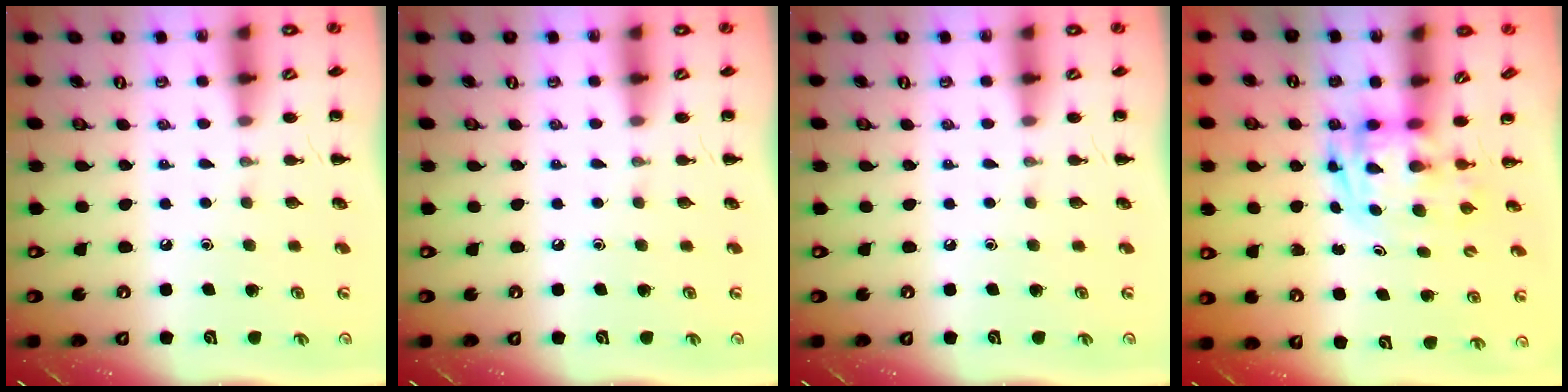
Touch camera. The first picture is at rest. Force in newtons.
{"total": 0.0}
{"total": 0.0}
{"total": 2.8, "press": 2.7, "slide": 0.5}